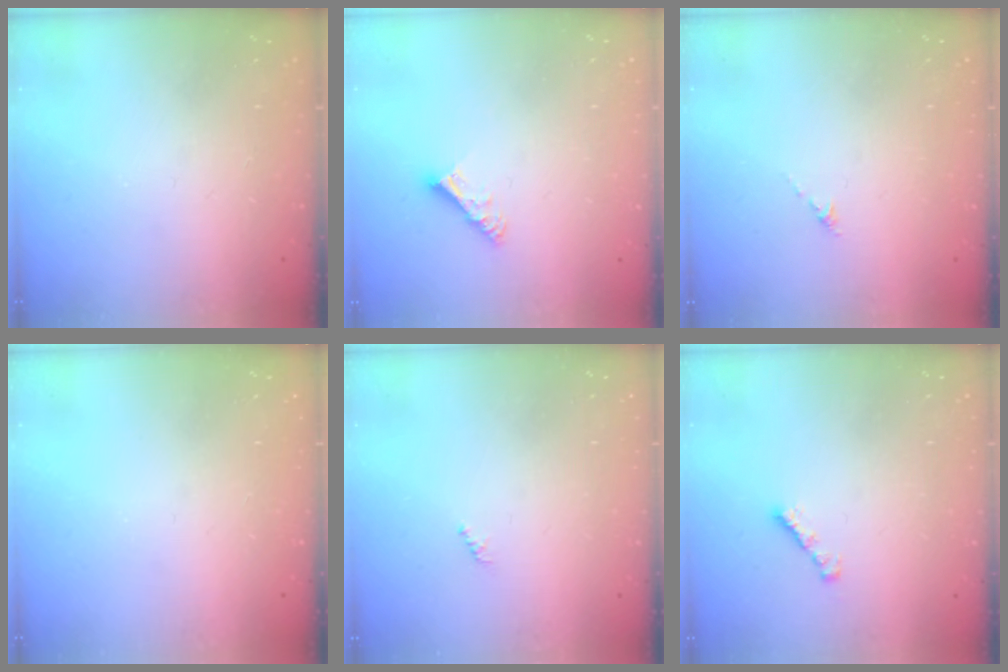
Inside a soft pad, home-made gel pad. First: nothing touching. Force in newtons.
{"total": 5.5, "press": 5.5, "slide": 0.3}
{"total": 0.0}
{"total": 0.0}
{"total": 0.7, "press": 0.7, "slide": 0.3}
{"total": 1.6, "press": 1.5, "slide": 0.4}